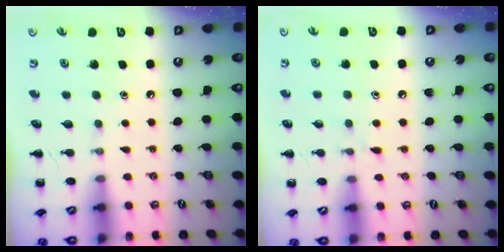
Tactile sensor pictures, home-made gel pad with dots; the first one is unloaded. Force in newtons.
{"total": 5.1, "press": 4.7, "slide": 2.0}